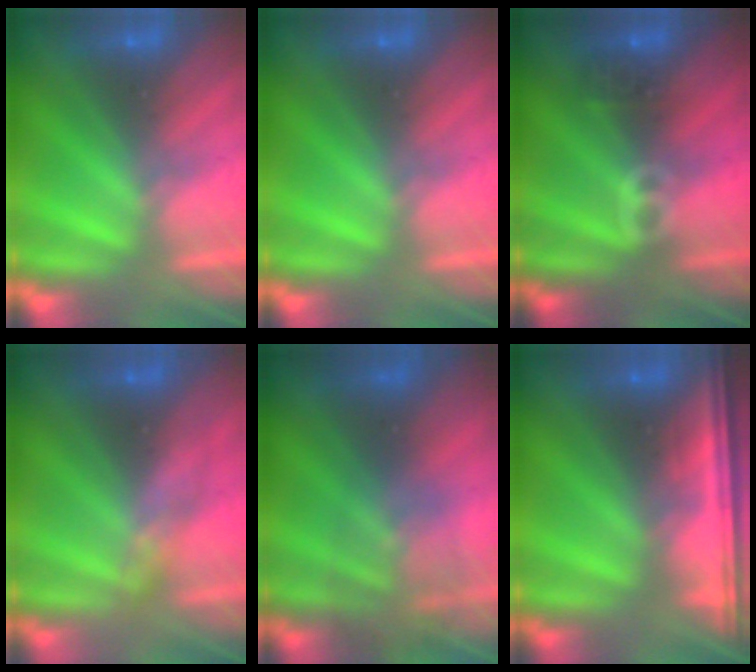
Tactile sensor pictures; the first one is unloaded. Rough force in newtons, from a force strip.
{"total": 0.0}
{"total": 3.4}
{"total": 2.6}
{"total": 1.5}
{"total": 7.0}